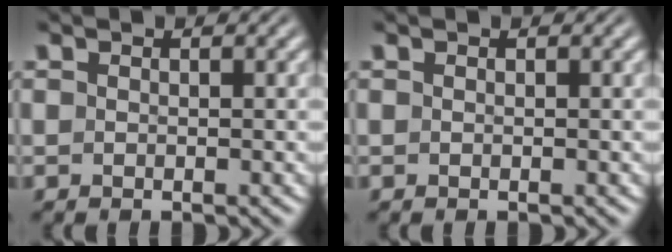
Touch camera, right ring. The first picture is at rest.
{"total": 0.0}